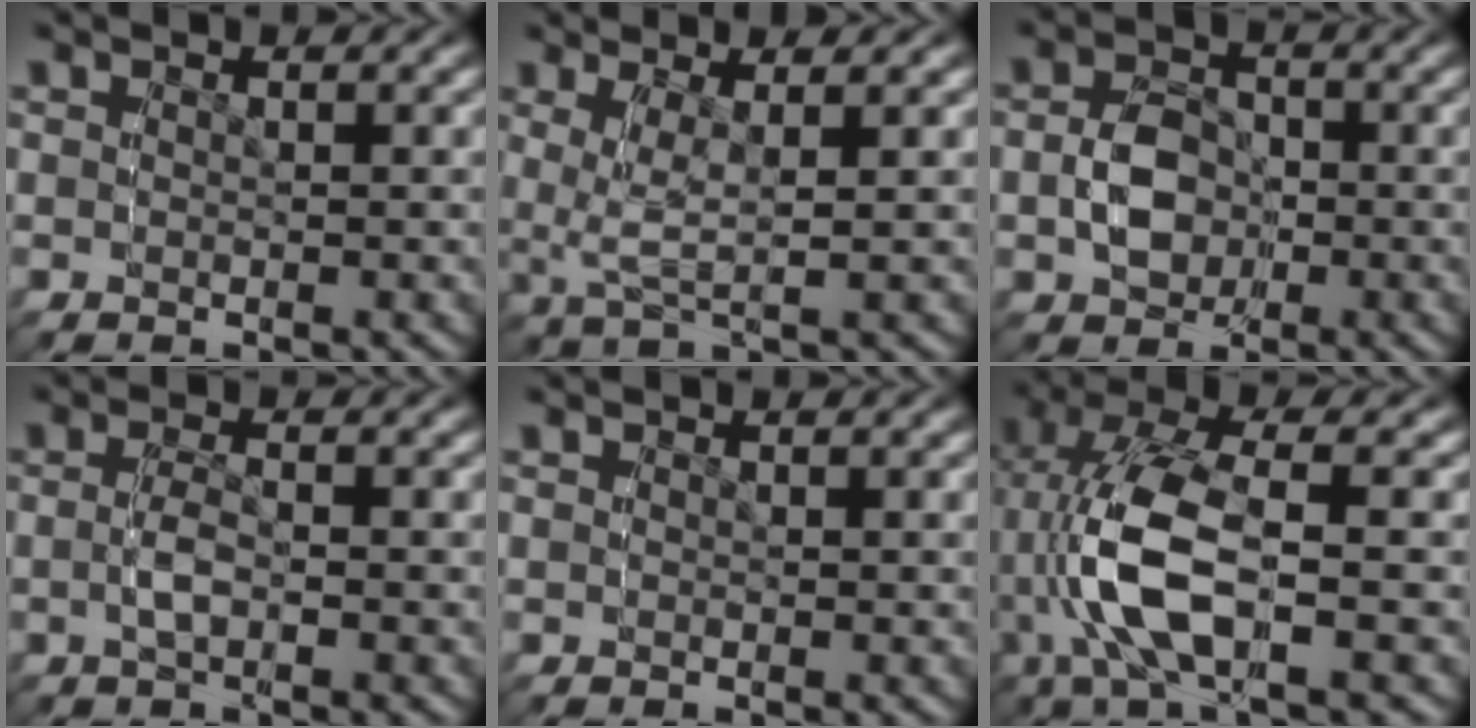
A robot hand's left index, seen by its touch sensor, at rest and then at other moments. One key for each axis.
{"total": 2.4, "fx": 1.3, "fy": -1.2, "fz": 1.6, "tx": -0.021, "ty": 0.031, "tz": 0.016}
{"total": 3.7, "fx": -1.6, "fy": 3.4, "fz": 0.0, "tx": -0.024, "ty": -0.029, "tz": -0.011}
{"total": 2.1, "fx": -1.2, "fy": -1.4, "fz": 1.1, "tx": -0.021, "ty": 0.013, "tz": -0.022}
{"total": 0.0}
{"total": 6.0, "fx": 0.2, "fy": 2.8, "fz": 5.3, "tx": -0.131, "ty": 0.018, "tz": 0.004}